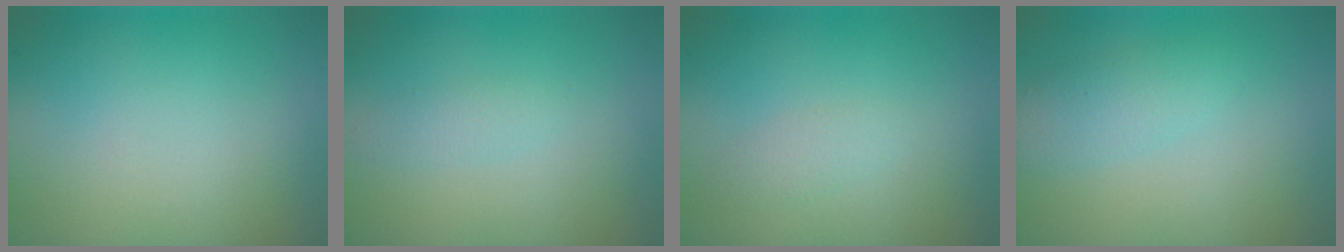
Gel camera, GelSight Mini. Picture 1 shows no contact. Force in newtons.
{"total": 0.9, "press": 0.9, "slide": 0.0}
{"total": 1.1, "press": 1.1, "slide": 0.0}
{"total": 2.0, "press": 2.0, "slide": 0.1}